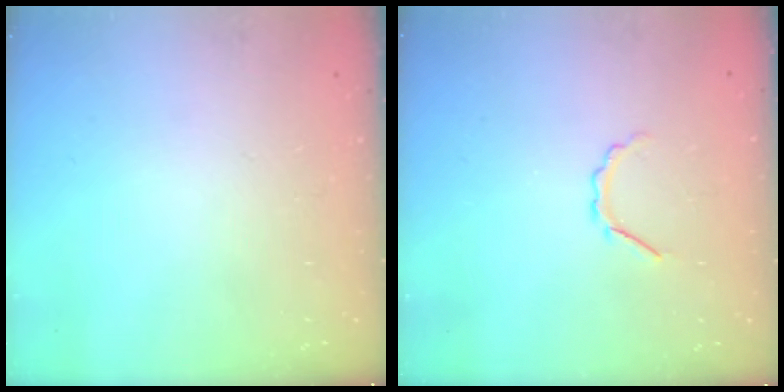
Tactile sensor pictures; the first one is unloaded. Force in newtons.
{"total": 2.8, "press": 2.7, "slide": 0.8}